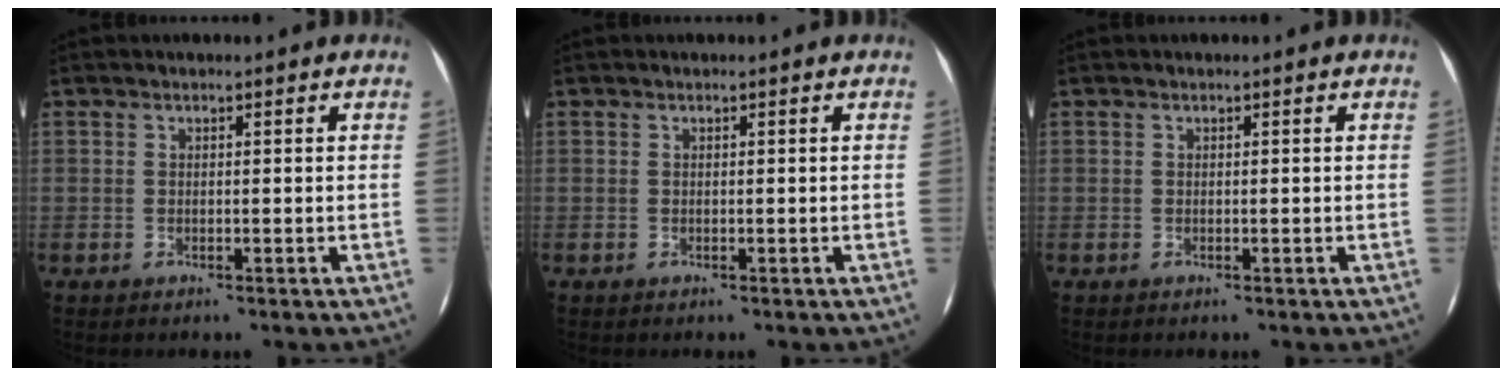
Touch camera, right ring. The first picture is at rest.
{"total": 0.0}
{"total": 0.0}